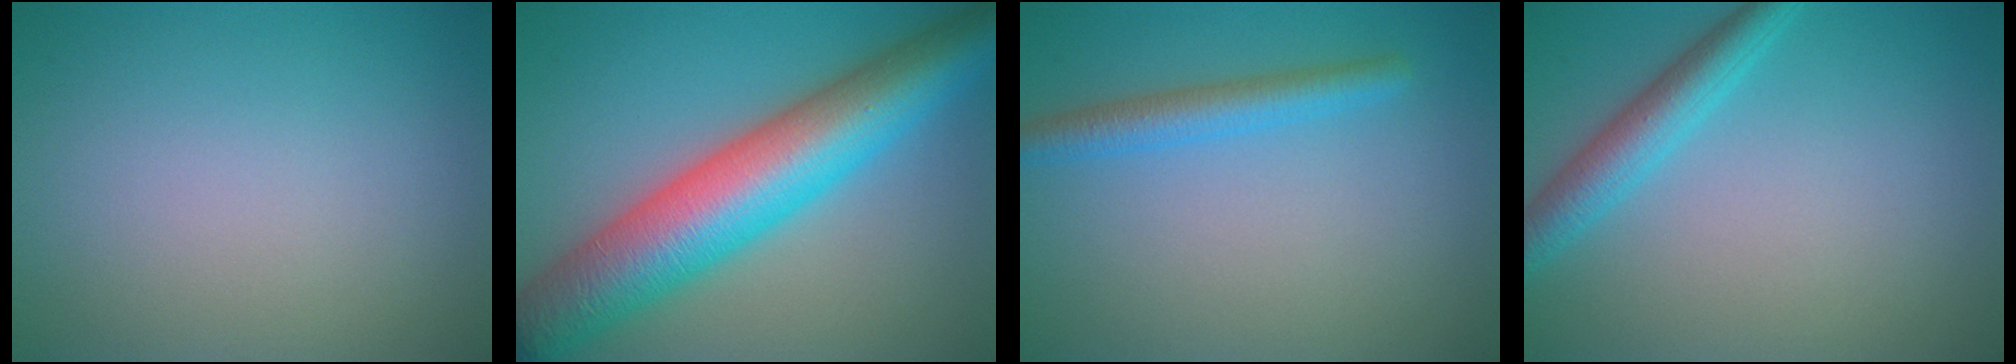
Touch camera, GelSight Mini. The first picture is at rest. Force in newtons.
{"total": 11.9, "press": 11.9, "slide": 0.2}
{"total": 2.8, "press": 2.8, "slide": 0.1}
{"total": 3.4, "press": 3.4, "slide": 0.2}